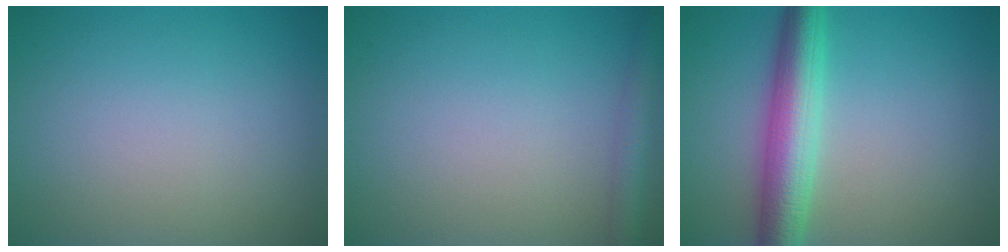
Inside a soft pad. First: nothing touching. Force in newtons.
{"total": 2.5, "press": 2.5, "slide": 0.1}
{"total": 5.9, "press": 5.9, "slide": 0.1}